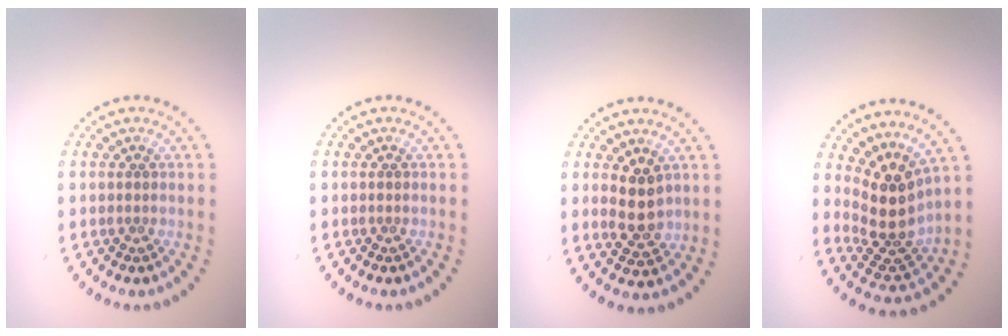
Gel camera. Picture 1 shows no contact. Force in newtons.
{"total": 0.0}
{"total": 3.1, "press": 3.1, "slide": 0.6}
{"total": 4.4, "press": 3.3, "slide": 3.0}